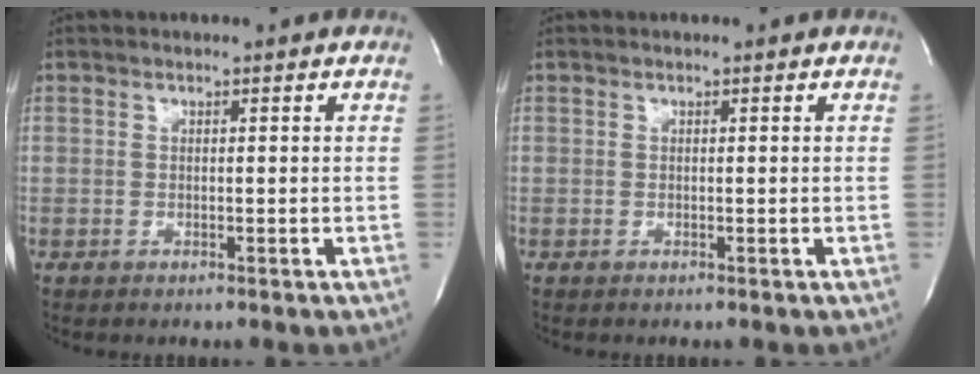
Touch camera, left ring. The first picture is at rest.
{"total": 0.0}